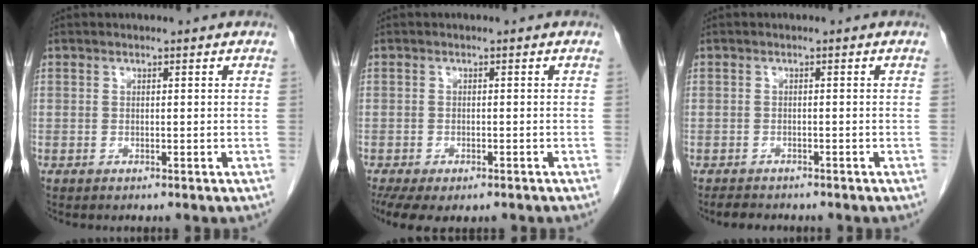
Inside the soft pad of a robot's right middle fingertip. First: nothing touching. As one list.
[{"total": 8.1, "force": [-5.5, 3.9, 4.5], "torque": [-0.085, -0.010, -0.079]}, {"total": 2.8, "force": [-2.4, 1.1, 0.8], "torque": [-0.019, -0.006, -0.035]}]